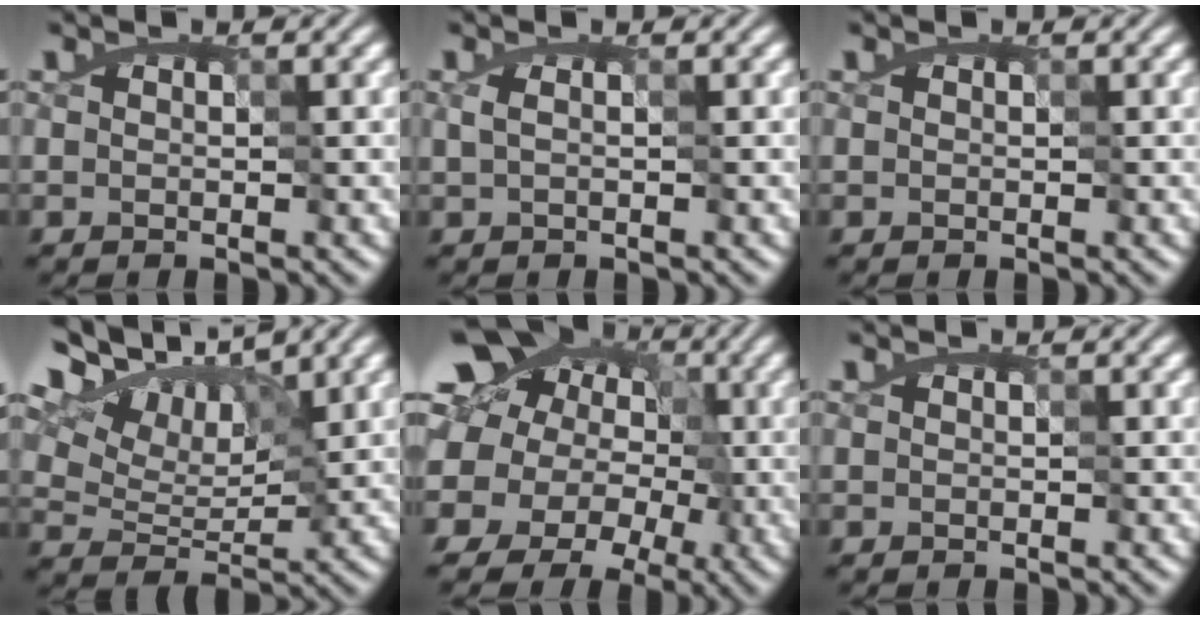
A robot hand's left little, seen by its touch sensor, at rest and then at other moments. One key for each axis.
{"total": 0.6, "fx": 0.0, "fy": 0.2, "fz": 0.5, "tx": -0.014, "ty": -0.002, "tz": 0.006}
{"total": 0.0}
{"total": 9.9, "fx": 6.0, "fy": 5.4, "fz": 5.7, "tx": -0.153, "ty": 0.035, "tz": 0.091}
{"total": 16.0, "fx": 1.1, "fy": 14.6, "fz": 6.4, "tx": -0.111, "ty": 0.029, "tz": -0.029}
{"total": 0.0}